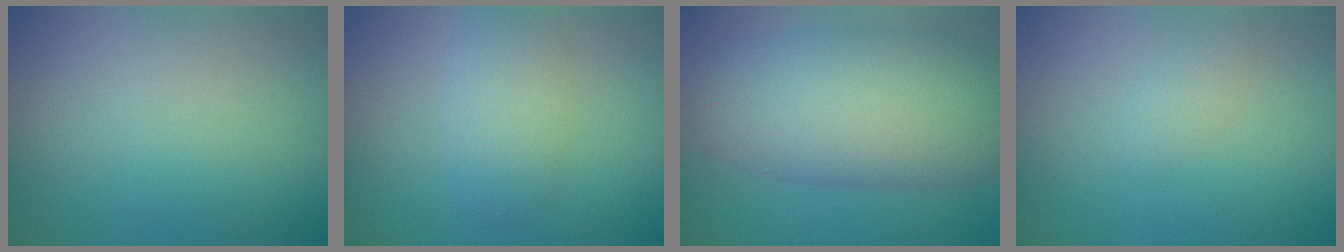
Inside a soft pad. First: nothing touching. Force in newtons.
{"total": 3.4, "press": 3.4, "slide": 0.1}
{"total": 10.9, "press": 10.9, "slide": 0.3}
{"total": 1.2, "press": 1.2, "slide": 0.1}